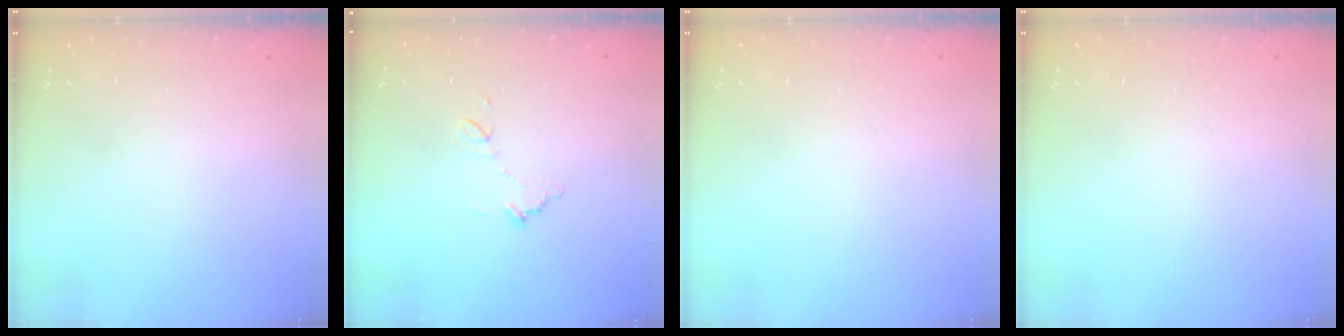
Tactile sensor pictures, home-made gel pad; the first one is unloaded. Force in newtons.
{"total": 7.9, "press": 7.9, "slide": 0.5}
{"total": 0.0}
{"total": 0.0}